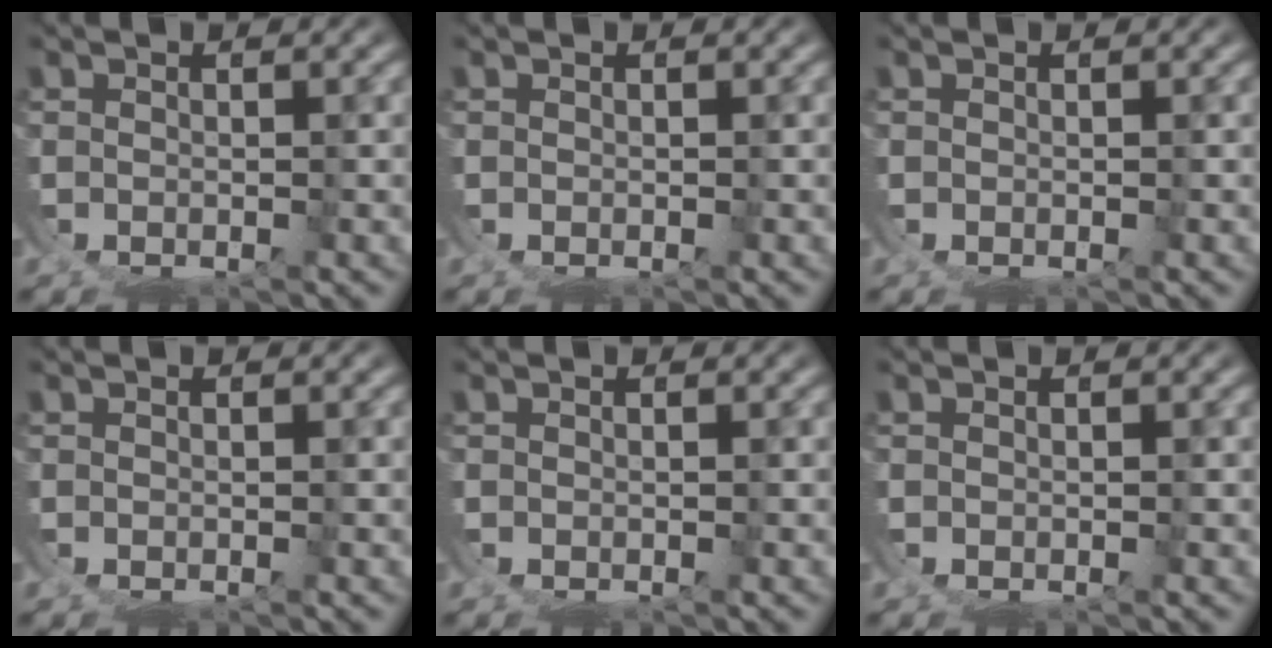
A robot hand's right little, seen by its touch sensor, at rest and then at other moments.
{"total": 0.0}
{"total": 0.0}
{"total": 0.0}
{"total": 0.0}
{"total": 0.0}